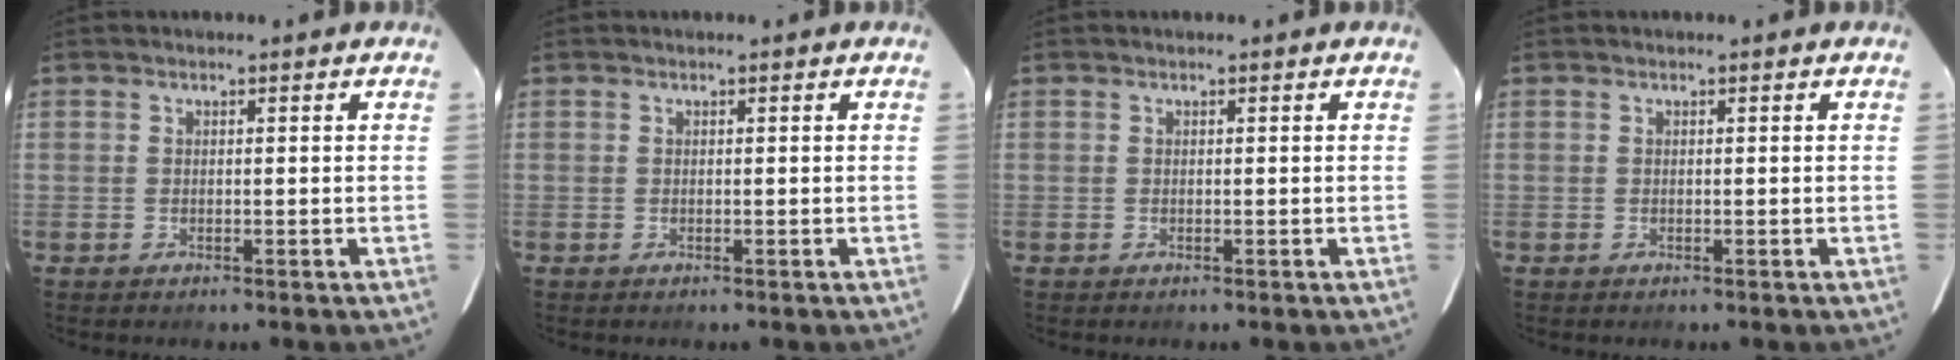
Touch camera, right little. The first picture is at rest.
{"total": 0.0}
{"total": 0.0}
{"total": 0.0}